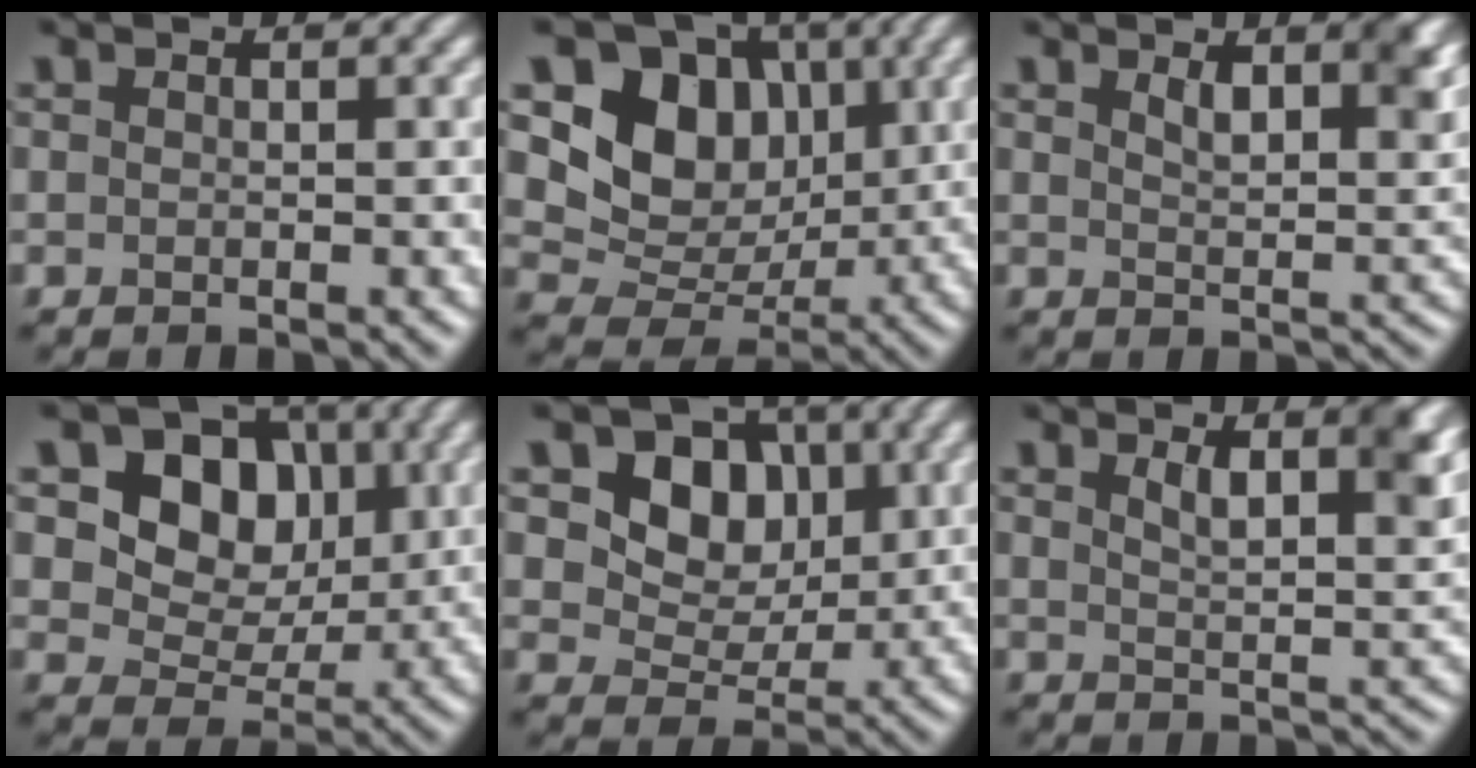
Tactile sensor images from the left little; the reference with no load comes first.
{"total": 8.8, "force": [2.5, 7.0, 4.7], "torque": [-0.074, -0.012, 0.035]}
{"total": 4.3, "force": [2.4, 1.6, 3.1], "torque": [-0.049, -0.006, 0.040]}
{"total": 8.5, "force": [2.5, 6.6, 4.9], "torque": [-0.088, 0.007, 0.031]}
{"total": 7.0, "force": [2.3, 5.4, 3.8], "torque": [-0.073, -0.006, 0.038]}
{"total": 4.8, "force": [2.5, 1.6, 3.8], "torque": [-0.056, -0.004, 0.039]}